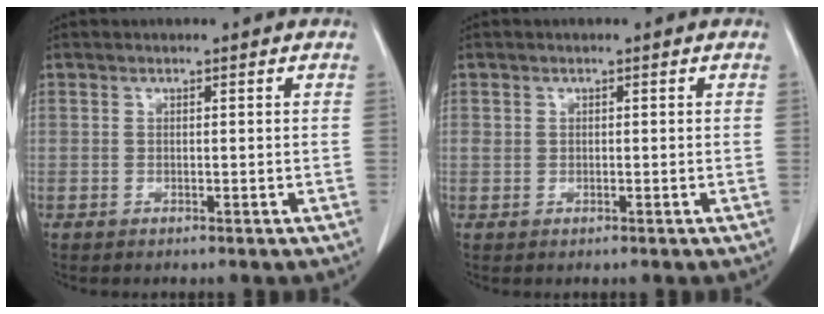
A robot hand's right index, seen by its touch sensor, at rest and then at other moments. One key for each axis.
{"total": 0.7, "fx": 0.2, "fy": 0.6, "fz": 0.3, "tx": -0.004, "ty": 0.008, "tz": 0.005}